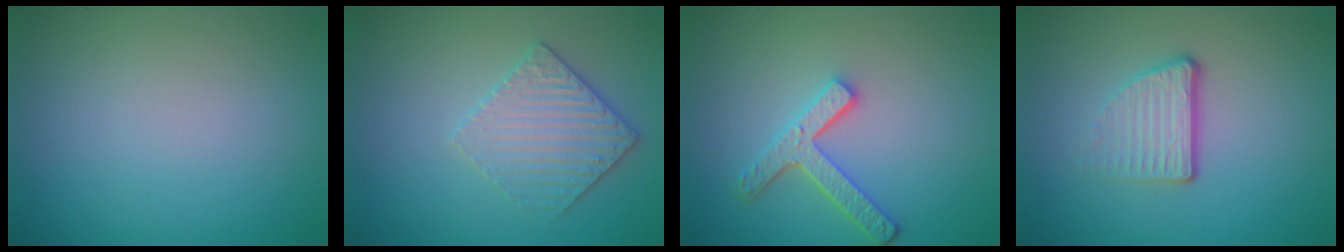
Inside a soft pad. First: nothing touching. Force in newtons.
{"total": 3.2, "press": 3.0, "slide": 1.1}
{"total": 3.7, "press": 3.0, "slide": 2.2}
{"total": 3.7, "press": 2.2, "slide": 3.0}